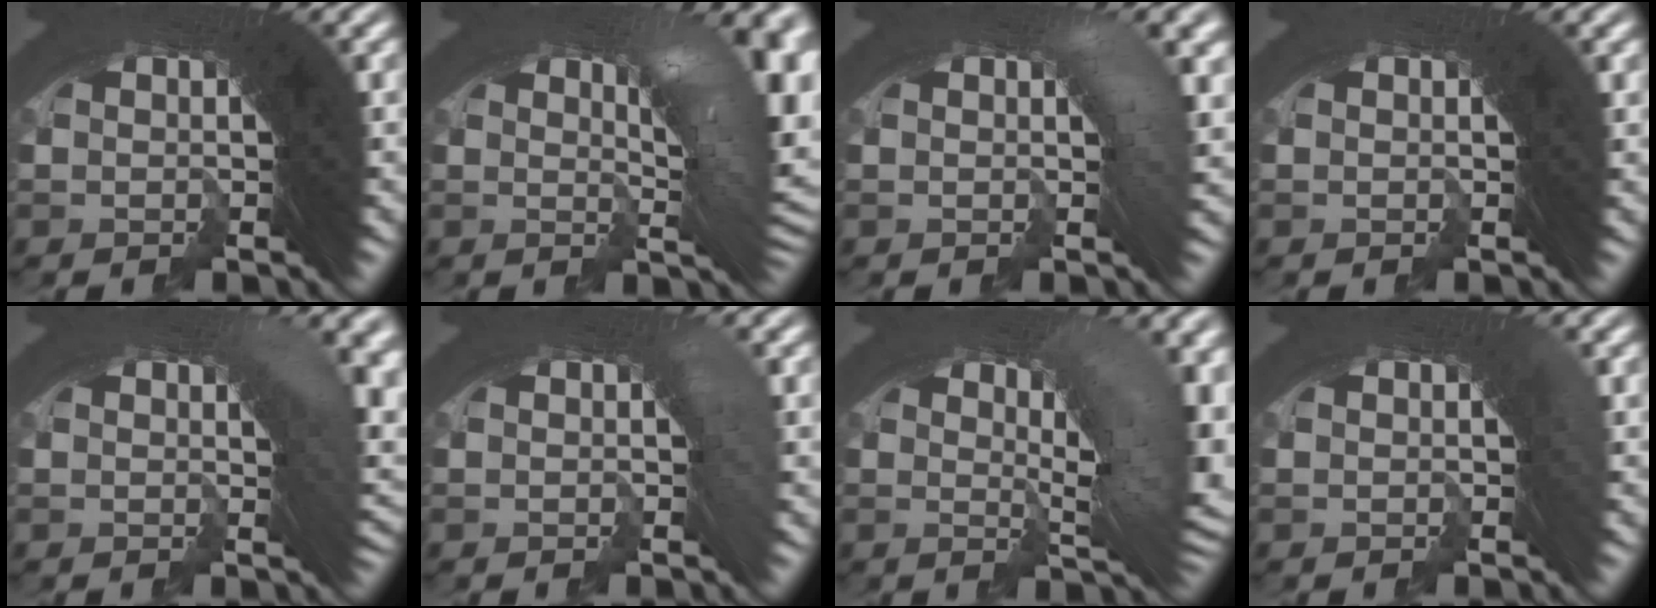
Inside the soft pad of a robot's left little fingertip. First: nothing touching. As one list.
[{"total": 6.7, "force": [0.3, 2.7, 6.2], "torque": [-0.070, 0.010, -0.001]}, {"total": 3.0, "force": [0.0, 0.9, 2.8], "torque": [-0.023, 0.014, -0.008]}, {"total": 0.0}, {"total": 4.4, "force": [0.5, 2.0, 3.9], "torque": [-0.021, 0.015, -0.002]}, {"total": 1.0, "force": [-0.4, 0.2, 0.8], "torque": [-0.010, 0.001, -0.005]}, {"total": 7.5, "force": [1.0, 2.8, 6.9], "torque": [-0.069, 0.010, 0.006]}, {"total": 0.7, "force": [-0.1, 0.1, 0.7], "torque": [-0.005, 0.001, 0.001]}]